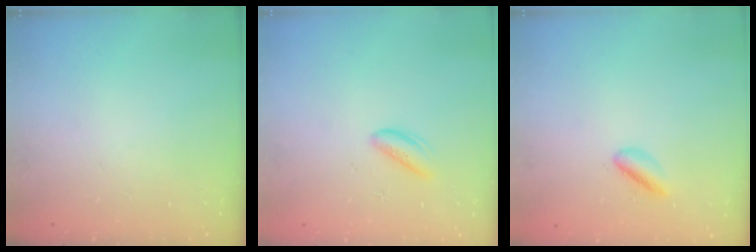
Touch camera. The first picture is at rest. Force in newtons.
{"total": 1.9, "press": 1.9, "slide": 0.4}
{"total": 3.2, "press": 2.9, "slide": 1.3}